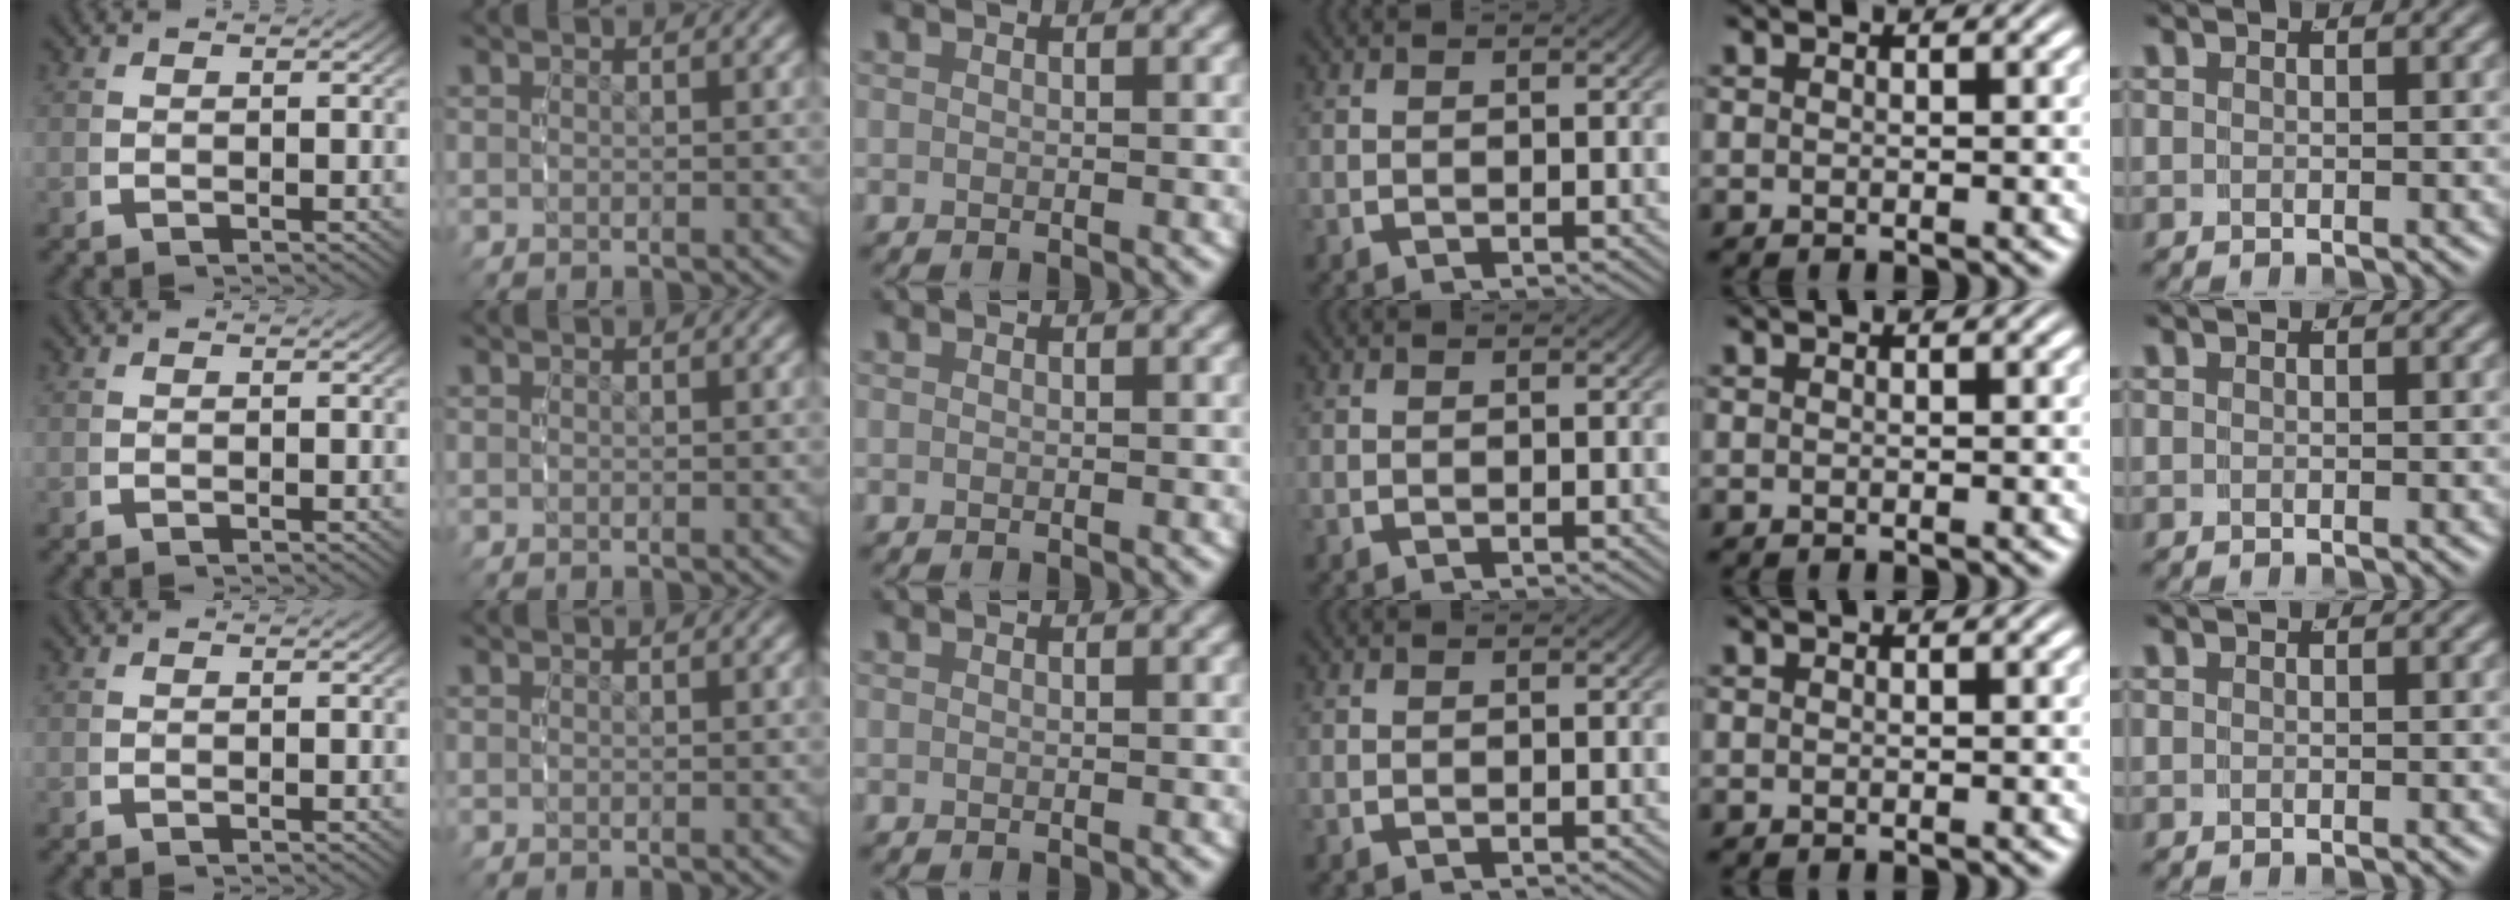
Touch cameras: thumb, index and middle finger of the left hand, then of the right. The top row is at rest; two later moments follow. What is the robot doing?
{"motion": "reach", "object": "napkin"}